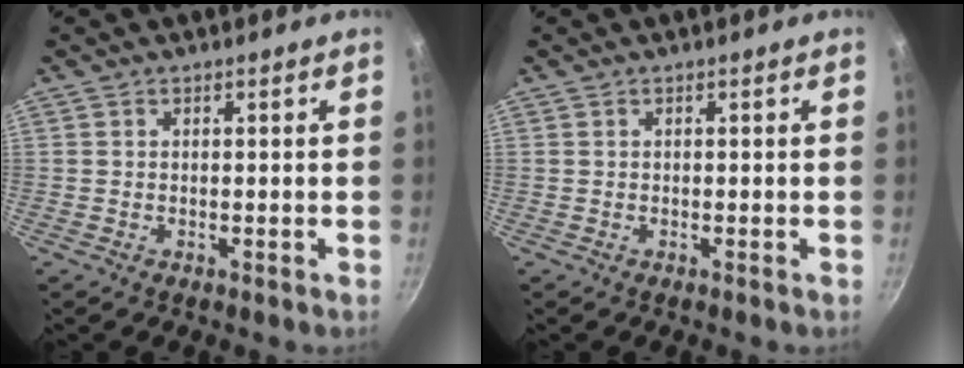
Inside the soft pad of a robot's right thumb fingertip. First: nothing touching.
{"total": 0.0}